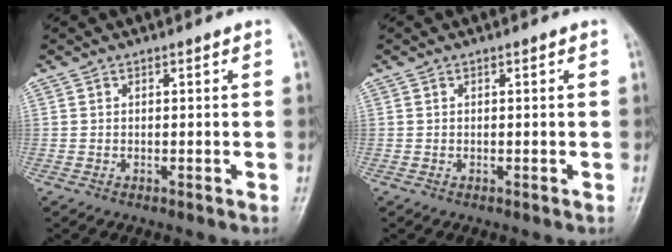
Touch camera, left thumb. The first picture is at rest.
{"total": 0.0}